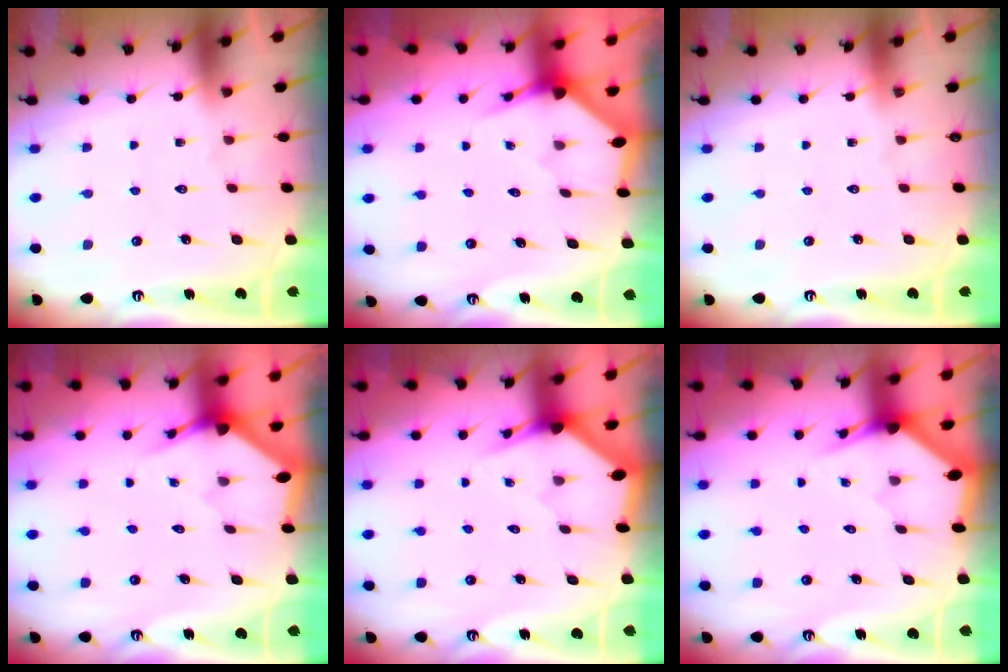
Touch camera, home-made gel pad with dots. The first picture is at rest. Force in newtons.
{"total": 3.2, "press": 3.2, "slide": 0.3}
{"total": 0.0}
{"total": 3.0, "press": 3.0, "slide": 0.2}
{"total": 2.9, "press": 2.9, "slide": 0.1}
{"total": 2.9, "press": 2.9, "slide": 0.1}